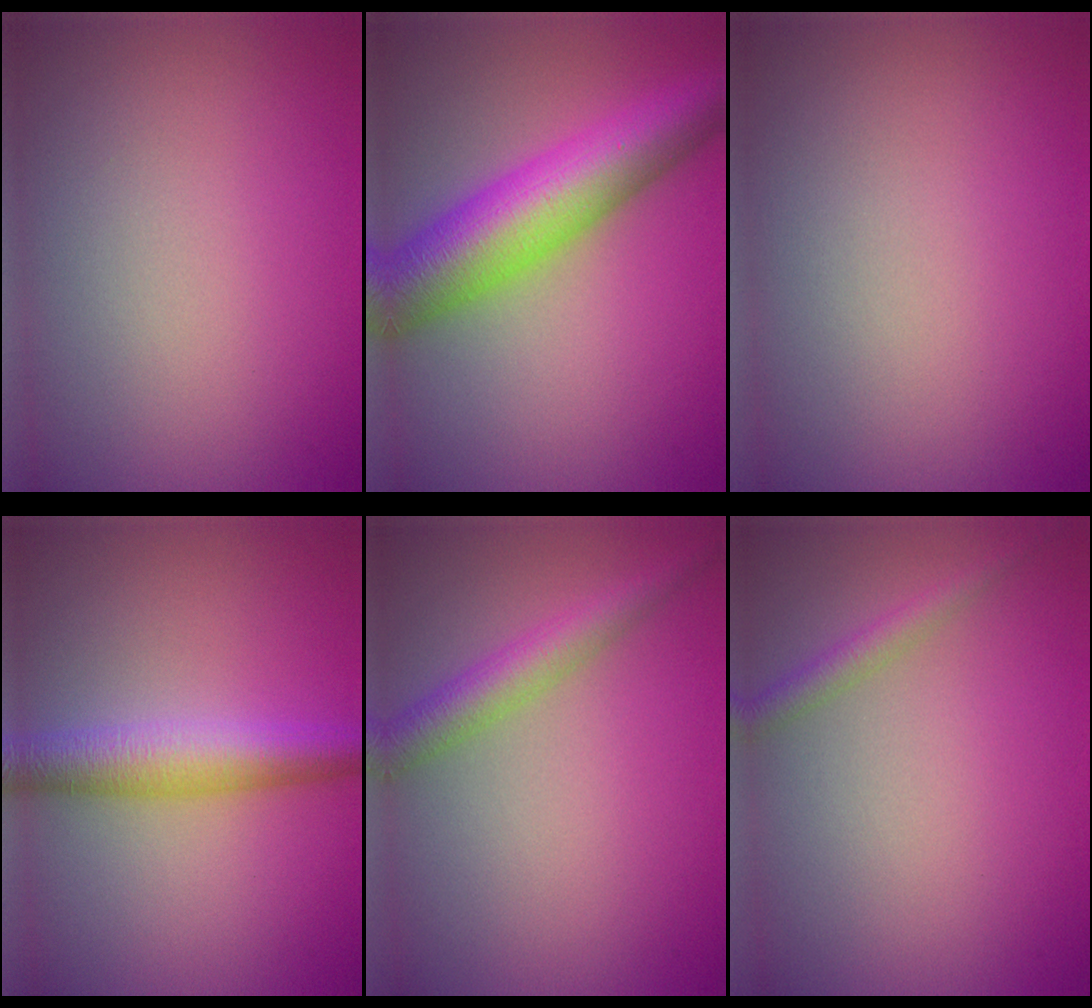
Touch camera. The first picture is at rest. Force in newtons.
{"total": 9.5, "press": 9.5, "slide": 0.2}
{"total": 0.0}
{"total": 4.6, "press": 4.6, "slide": 0.1}
{"total": 3.3, "press": 3.3, "slide": 0.1}
{"total": 1.7, "press": 1.7, "slide": 0.1}